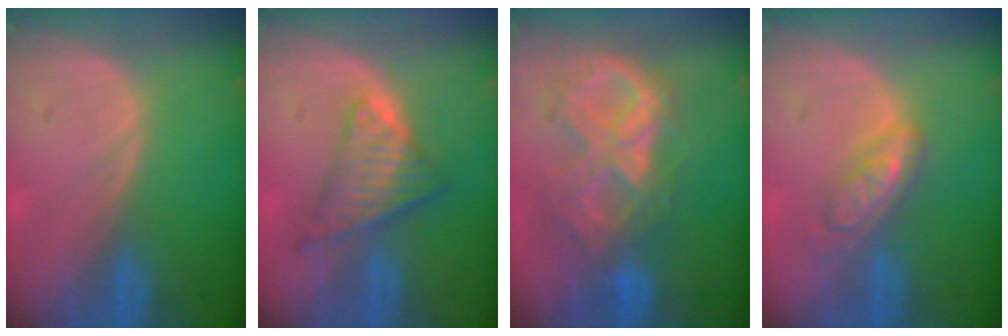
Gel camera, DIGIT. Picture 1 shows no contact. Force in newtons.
{"total": 7.4, "press": 6.2, "slide": 3.9}
{"total": 10.2, "press": 8.7, "slide": 5.3}
{"total": 5.7, "press": 4.9, "slide": 2.9}